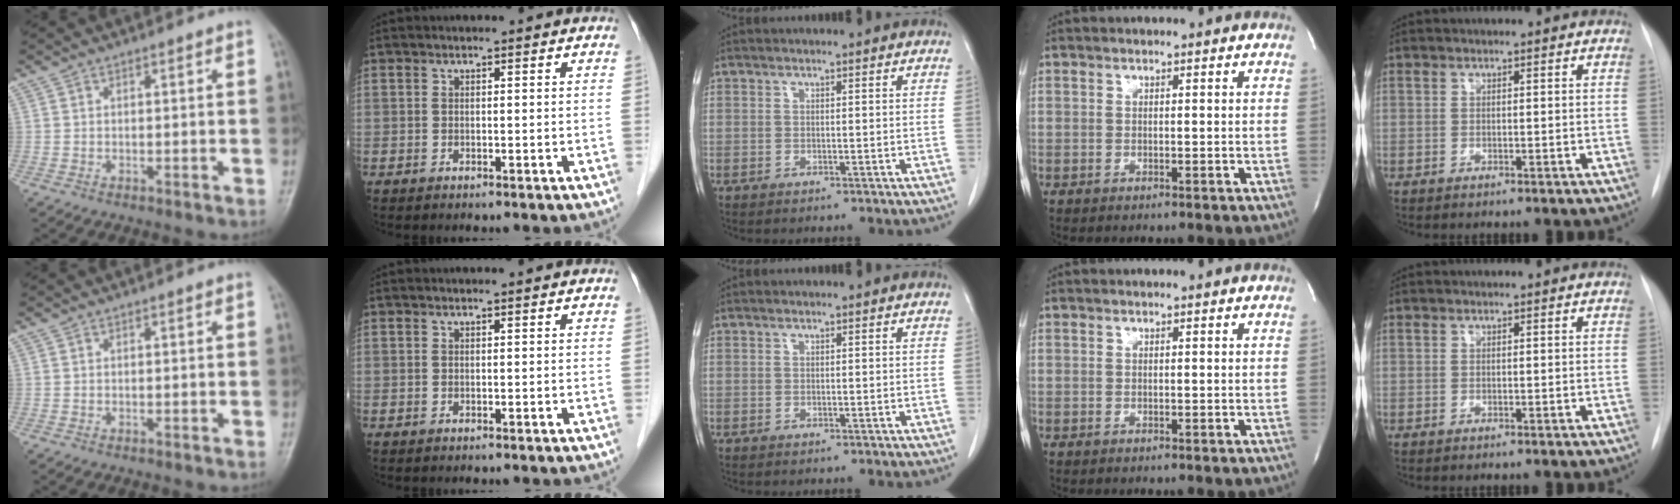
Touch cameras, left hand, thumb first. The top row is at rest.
{}